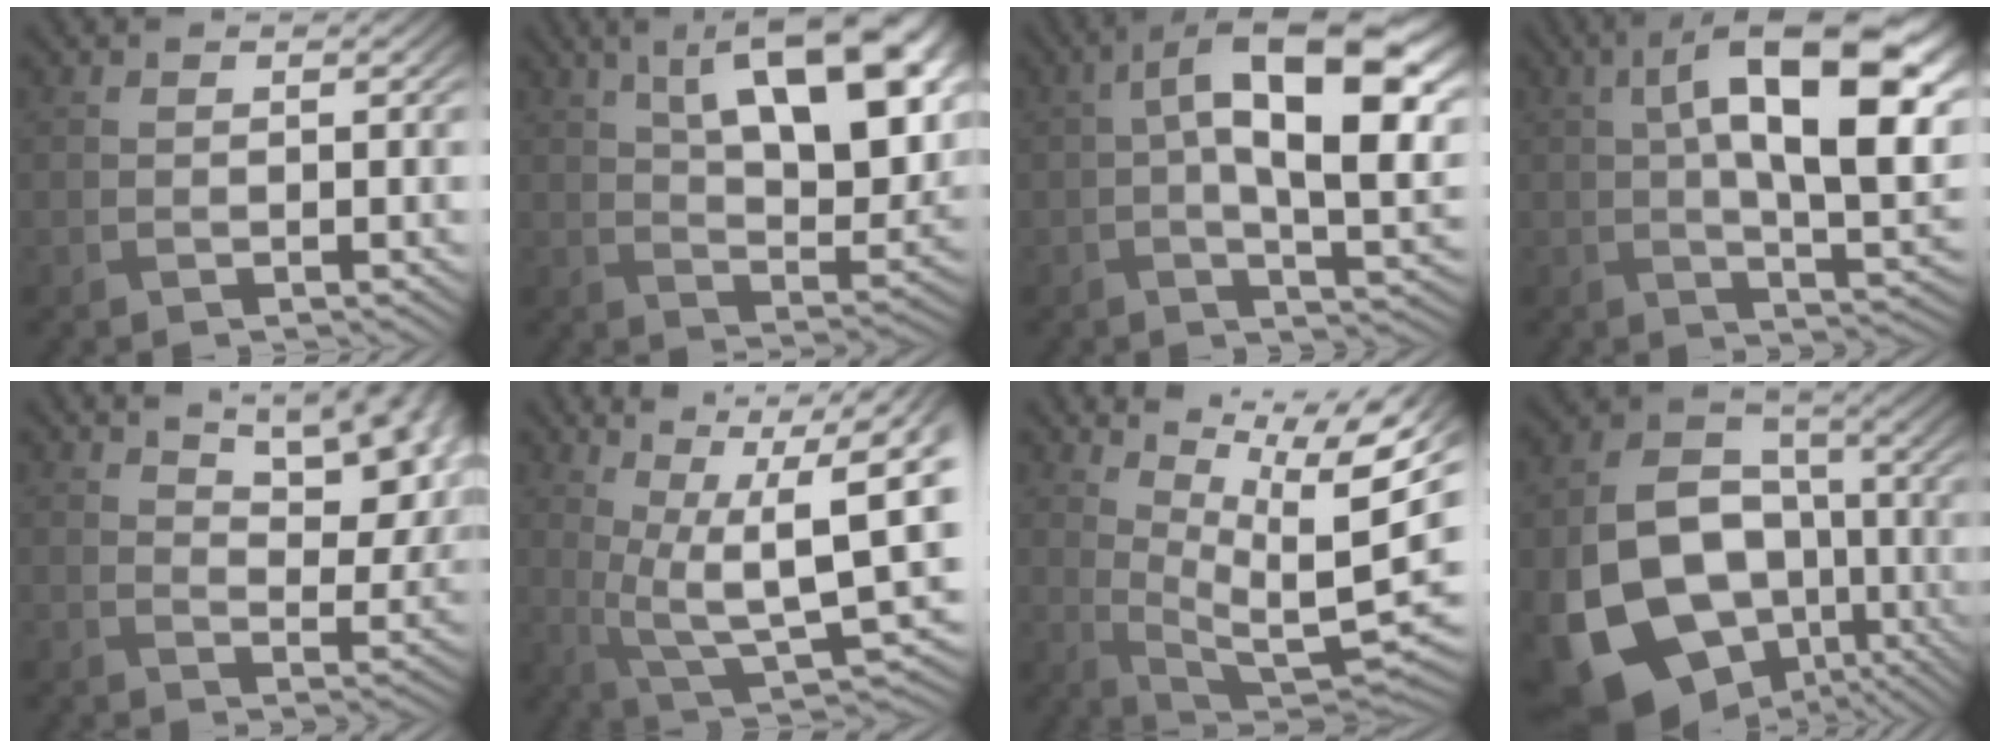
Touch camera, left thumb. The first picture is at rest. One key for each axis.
{"total": 18.0, "fx": 6.9, "fy": 7.4, "fz": 14.8, "tx": -0.221, "ty": 0.034, "tz": 0.096}
{"total": 15.0, "fx": 2.9, "fy": 6.6, "fz": 13.2, "tx": -0.212, "ty": 0.000, "tz": 0.048}
{"total": 16.6, "fx": 3.9, "fy": 6.2, "fz": 15.0, "tx": -0.234, "ty": 0.018, "tz": 0.057}
{"total": 13.0, "fx": 6.9, "fy": 5.5, "fz": 9.6, "tx": -0.143, "ty": 0.016, "tz": 0.094}
{"total": 15.5, "fx": 2.7, "fy": 5.8, "fz": 14.1, "tx": -0.235, "ty": 0.009, "tz": 0.064}
{"total": 13.9, "fx": 7.2, "fy": 3.9, "fz": 11.2, "tx": -0.202, "ty": -0.009, "tz": 0.127}
{"total": 17.6, "fx": -6.6, "fy": 13.0, "fz": 10.0, "tx": -0.205, "ty": -0.040, "tz": -0.104}